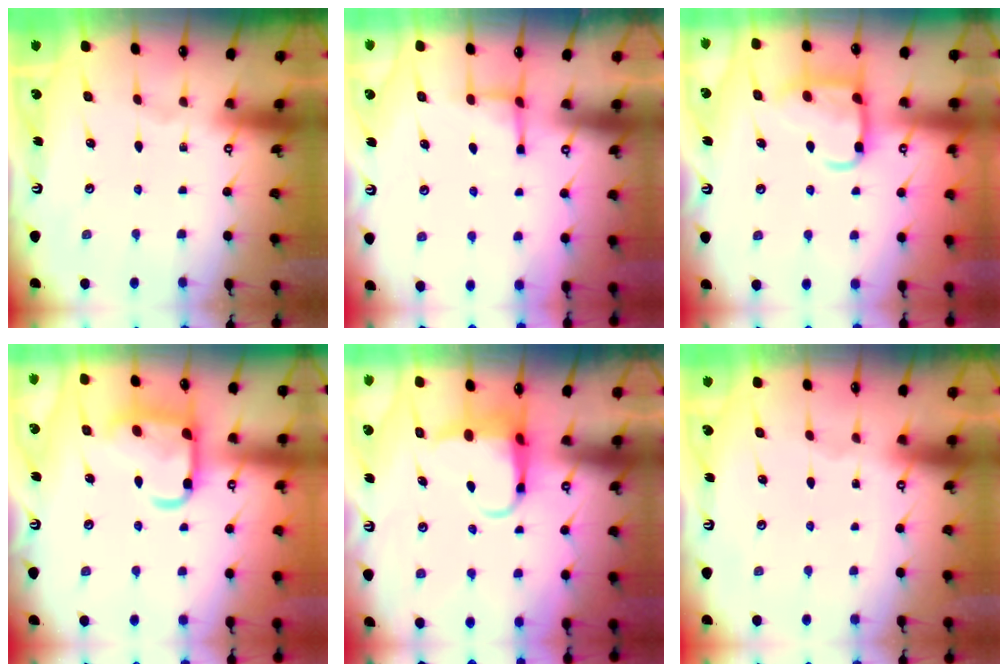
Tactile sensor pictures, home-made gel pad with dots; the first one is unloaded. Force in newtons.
{"total": 3.6, "press": 3.5, "slide": 0.7}
{"total": 12.7, "press": 12.6, "slide": 1.4}
{"total": 17.0, "press": 16.9, "slide": 1.3}
{"total": 5.6, "press": 5.5, "slide": 1.2}
{"total": 1.2, "press": 1.2, "slide": 0.1}